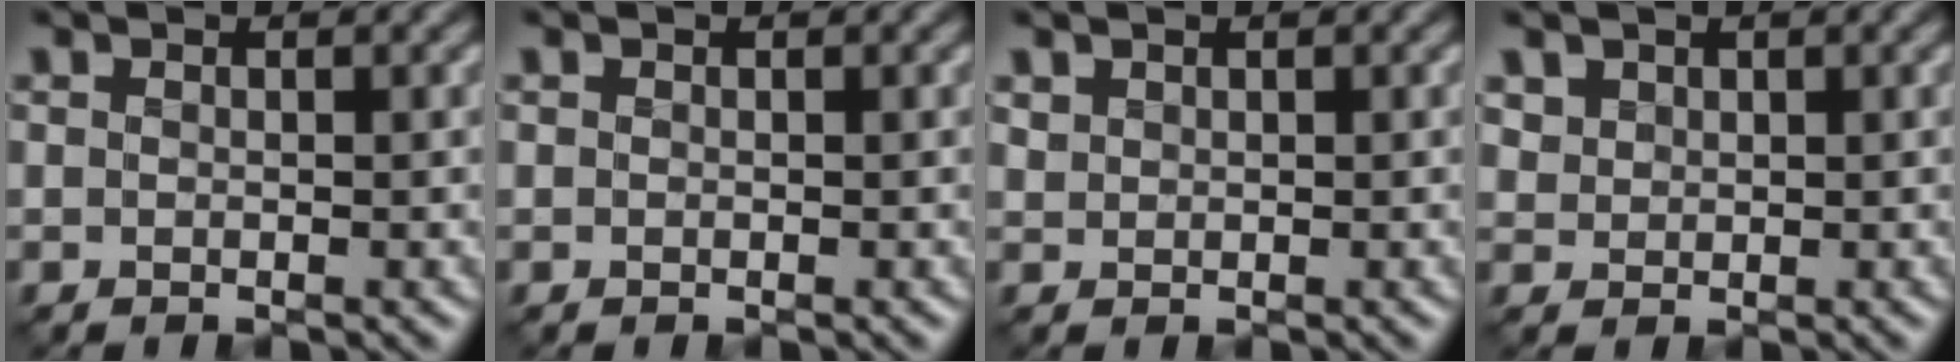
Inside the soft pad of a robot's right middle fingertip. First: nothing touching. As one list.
[{"total": 0.0}, {"total": 0.8, "force": [0.7, 0.4, 0.0], "torque": [-0.006, 0.000, 0.018]}, {"total": 1.5, "force": [1.0, 1.1, 0.2], "torque": [-0.015, -0.007, 0.031]}]